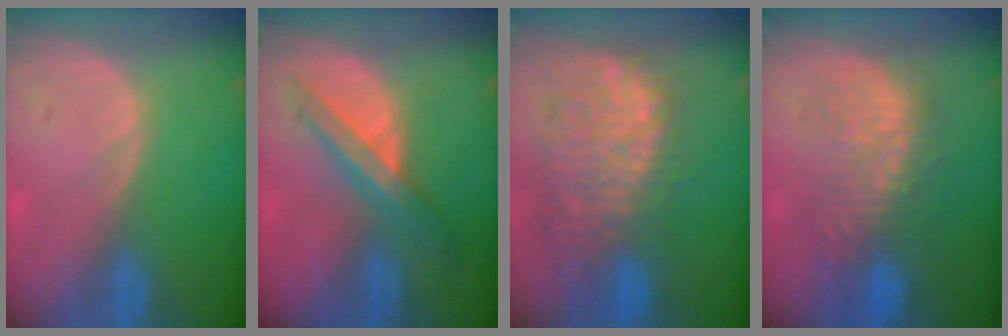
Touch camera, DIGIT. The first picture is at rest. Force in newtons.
{"total": 7.2, "press": 6.1, "slide": 3.8}
{"total": 11.8, "press": 10.6, "slide": 5.2}
{"total": 10.1, "press": 9.0, "slide": 4.5}